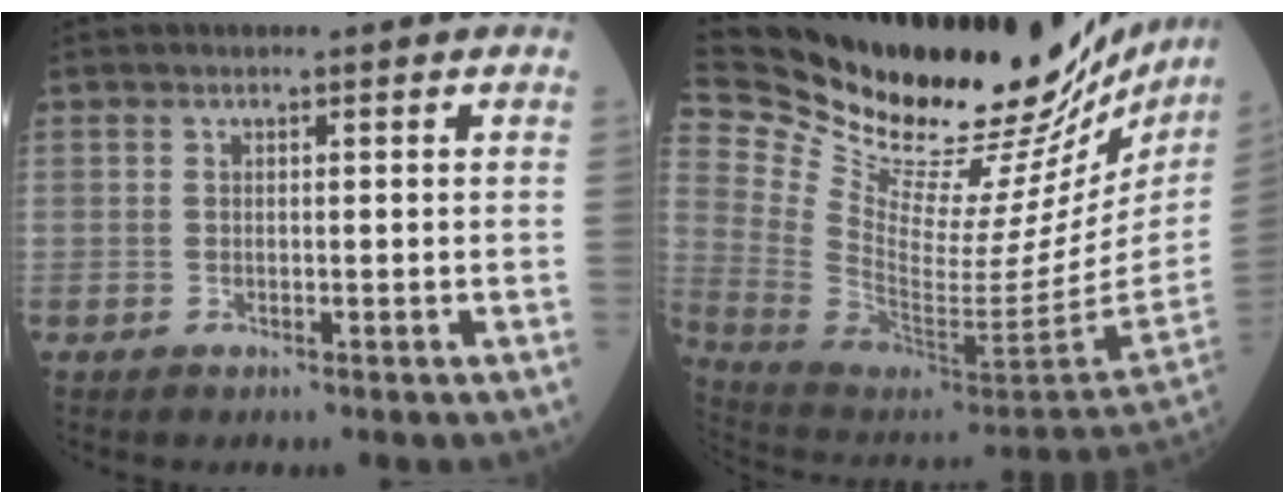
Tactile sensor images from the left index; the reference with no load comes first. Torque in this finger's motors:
{"motor_torque": [0.93, -1.21, 0.11, 0.00]}